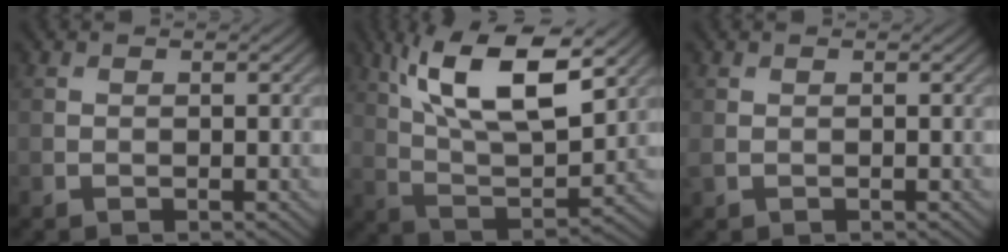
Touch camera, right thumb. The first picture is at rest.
{"total": 14.6, "force": [7.2, 5.3, 11.6], "torque": [-0.231, 0.000, 0.128]}
{"total": 0.7, "force": [0.1, 0.4, 0.6], "torque": [-0.020, 0.000, 0.002]}